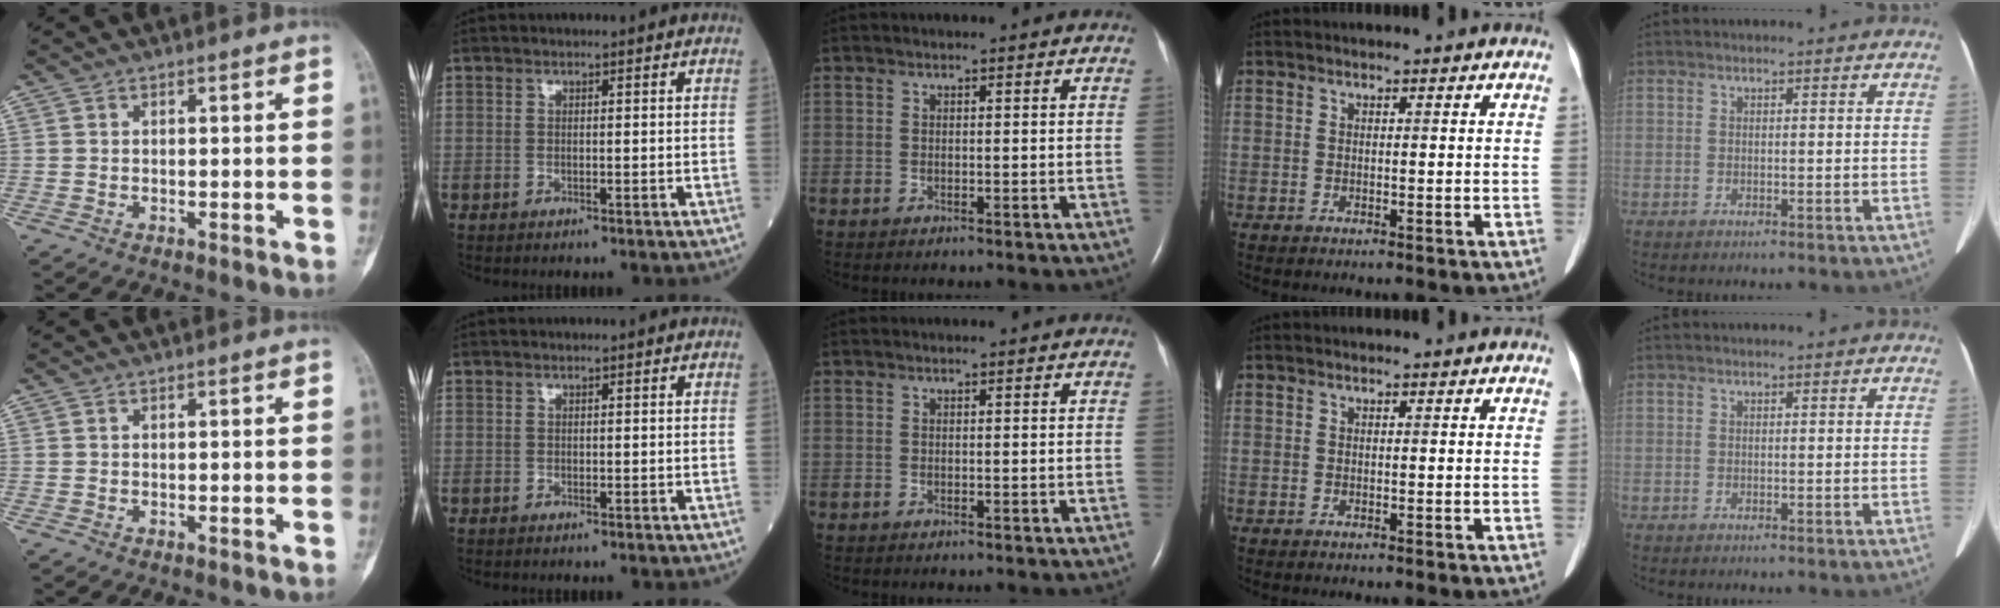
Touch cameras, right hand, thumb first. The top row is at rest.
{}